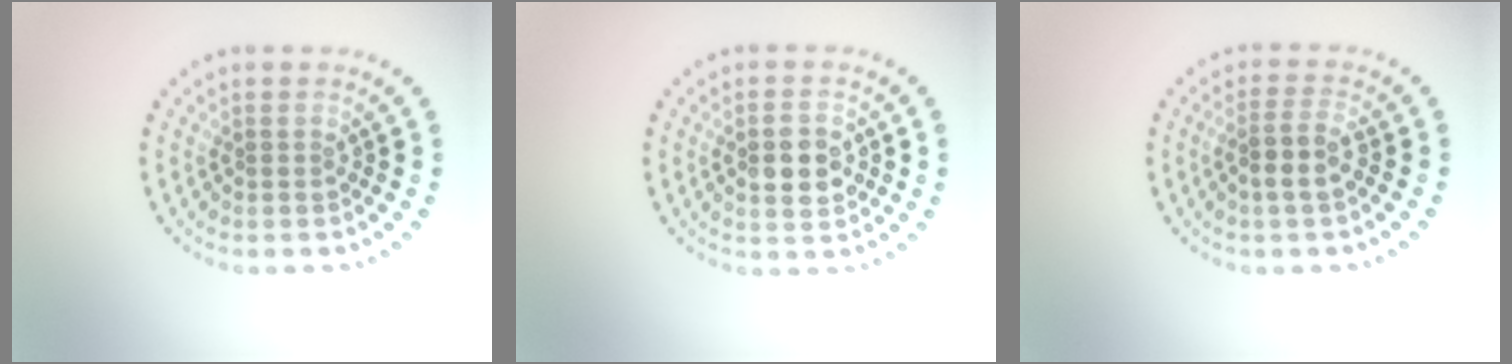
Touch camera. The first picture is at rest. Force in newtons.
{"total": 3.6, "press": 3.6, "slide": 0.2}
{"total": 2.3, "press": 2.1, "slide": 1.1}